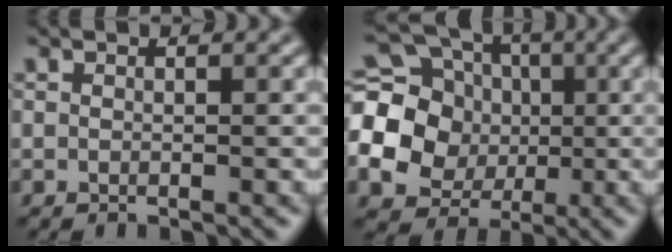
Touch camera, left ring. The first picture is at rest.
{"total": 17.9, "force": [-0.1, 16.8, 6.2], "torque": [-0.183, 0.000, -0.030]}